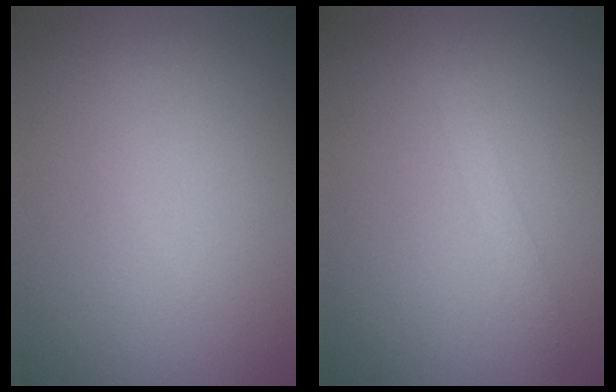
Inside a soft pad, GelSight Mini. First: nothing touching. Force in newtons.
{"total": 1.2, "press": 1.2, "slide": 0.1}